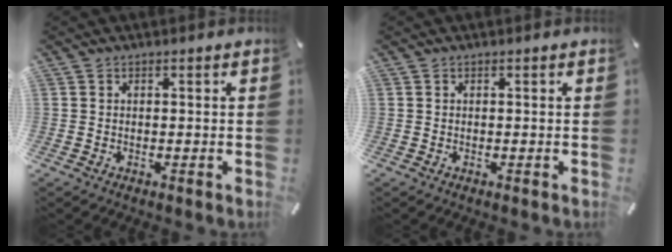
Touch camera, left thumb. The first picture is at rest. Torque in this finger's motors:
{"motor_torque": [0.04, 0.06, -0.02, 0.00, 0.00]}